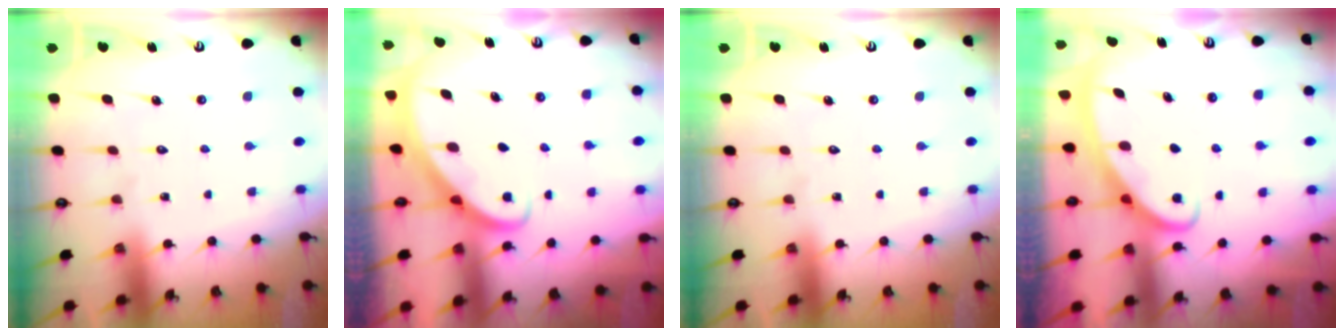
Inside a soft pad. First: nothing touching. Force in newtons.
{"total": 2.7, "press": 2.7, "slide": 0.2}
{"total": 0.0}
{"total": 2.8, "press": 2.8, "slide": 0.4}